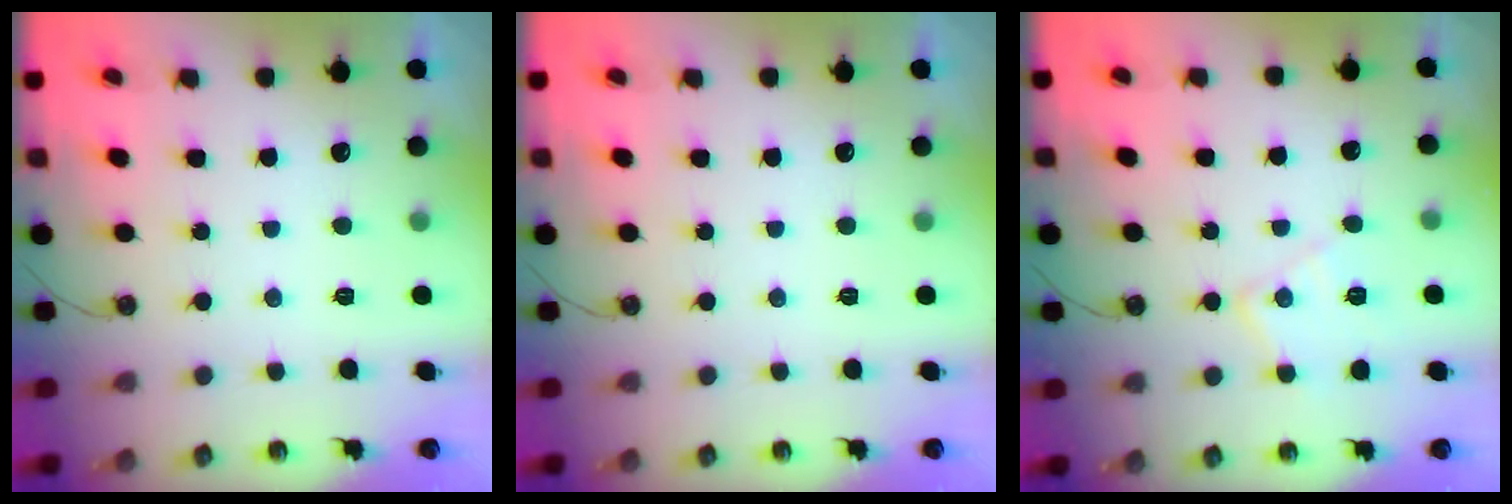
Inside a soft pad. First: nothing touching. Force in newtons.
{"total": 0.0}
{"total": 9.6, "press": 9.6, "slide": 0.6}